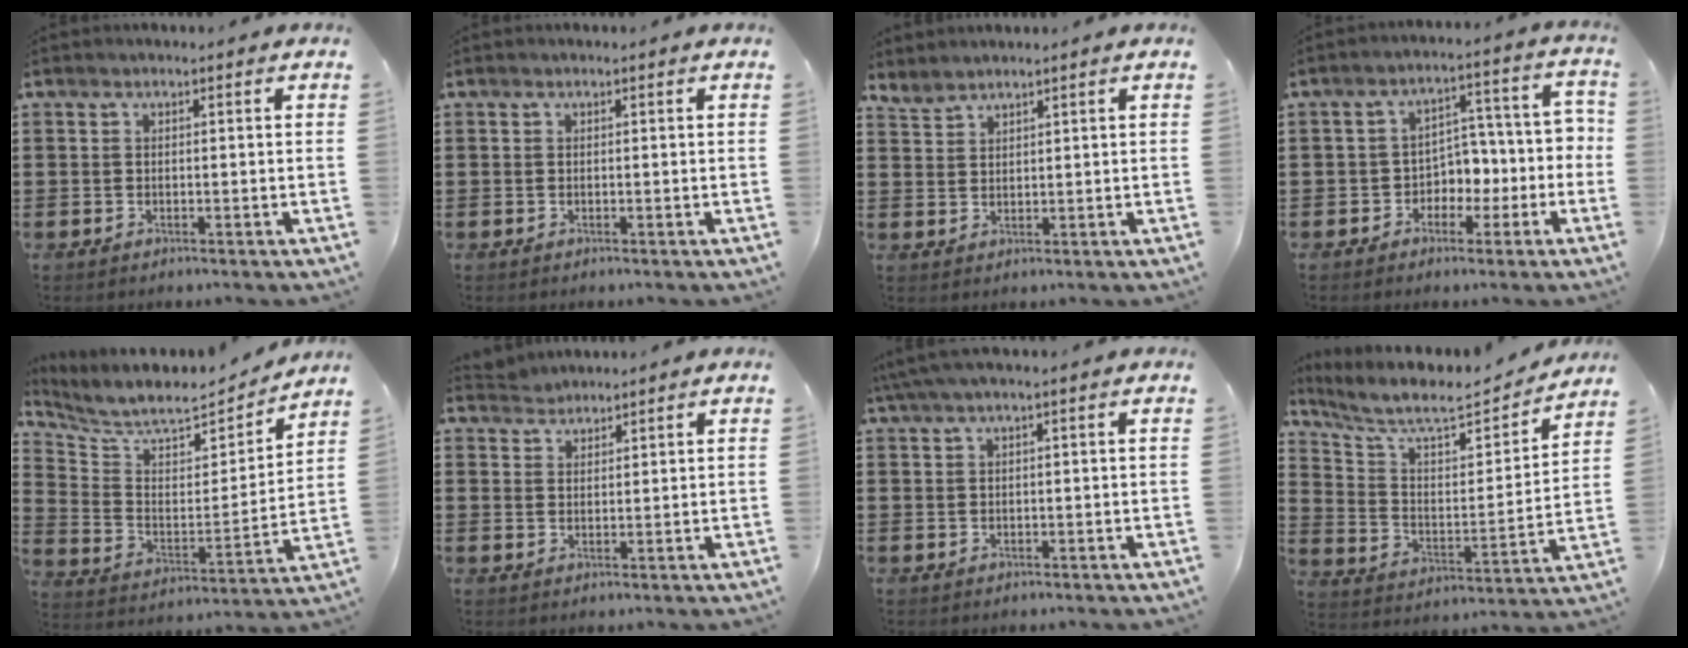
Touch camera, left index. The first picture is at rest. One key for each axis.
{"total": 0.0}
{"total": 2.0, "fx": 2.0, "fy": 0.2, "fz": 0.2, "tx": -0.009, "ty": -0.002, "tz": 0.041}
{"total": 4.5, "fx": -1.6, "fy": 4.0, "fz": 1.3, "tx": -0.042, "ty": 0.000, "tz": -0.035}
{"total": 7.4, "fx": 6.8, "fy": 1.6, "fz": 2.4, "tx": -0.084, "ty": -0.049, "tz": 0.114}
{"total": 2.3, "fx": 2.2, "fy": 0.3, "fz": -0.4, "tx": 0.001, "ty": -0.001, "tz": 0.045}
{"total": 1.8, "fx": 0.6, "fy": 0.0, "fz": 1.7, "tx": -0.038, "ty": -0.005, "tz": 0.009}
{"total": 8.1, "fx": 7.2, "fy": 1.2, "fz": 3.6, "tx": -0.104, "ty": -0.051, "tz": 0.121}